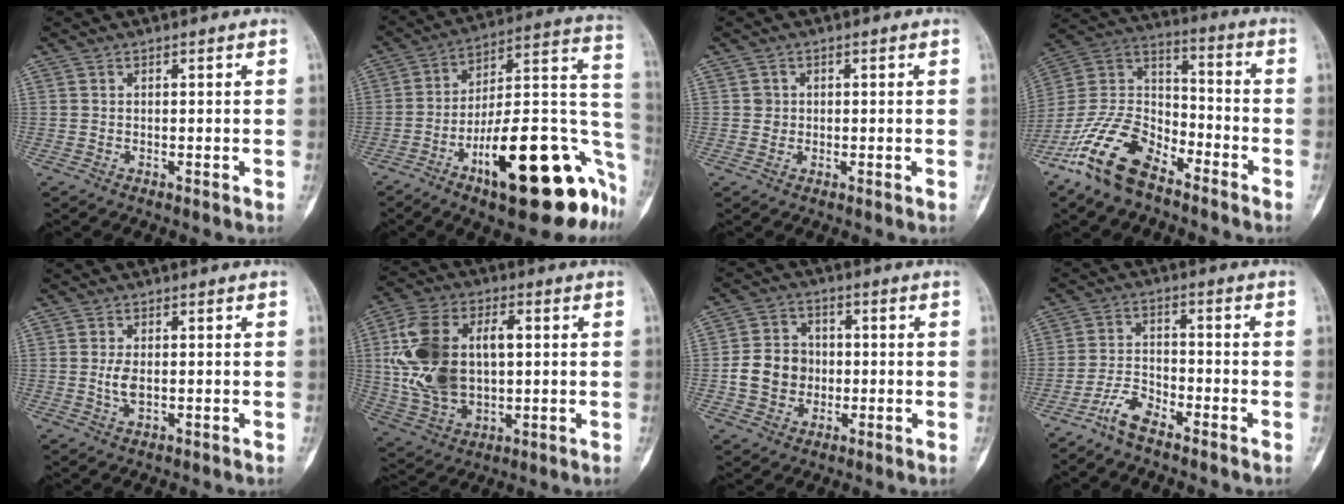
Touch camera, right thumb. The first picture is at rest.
{"total": 28.1, "force": [-12.5, 9.3, 23.4], "torque": [-0.249, 0.082, -0.183]}
{"total": 1.5, "force": [0.2, 1.5, 0.2], "torque": [0.006, 0.003, 0.002]}
{"total": 17.2, "force": [-11.5, 8.4, 9.7], "torque": [-0.187, 0.069, -0.224]}
{"total": 3.2, "force": [0.1, 1.7, 2.7], "torque": [-0.056, -0.005, 0.003]}
{"total": 19.5, "force": [2.1, 12.2, 15.0], "torque": [-0.288, 0.007, 0.047]}
{"total": 9.4, "force": [-1.0, 8.2, 4.6], "torque": [-0.057, 0.016, -0.020]}
{"total": 7.0, "force": [-5.3, 2.6, 3.8], "torque": [-0.080, 0.031, -0.111]}